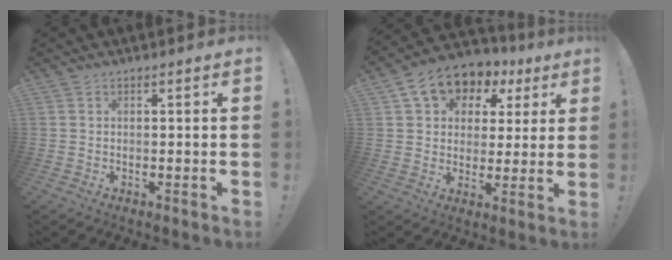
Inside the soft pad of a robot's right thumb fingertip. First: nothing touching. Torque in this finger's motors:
{"motor_torque": [0.96, 2.77, 0.62, -0.34, 0.08]}